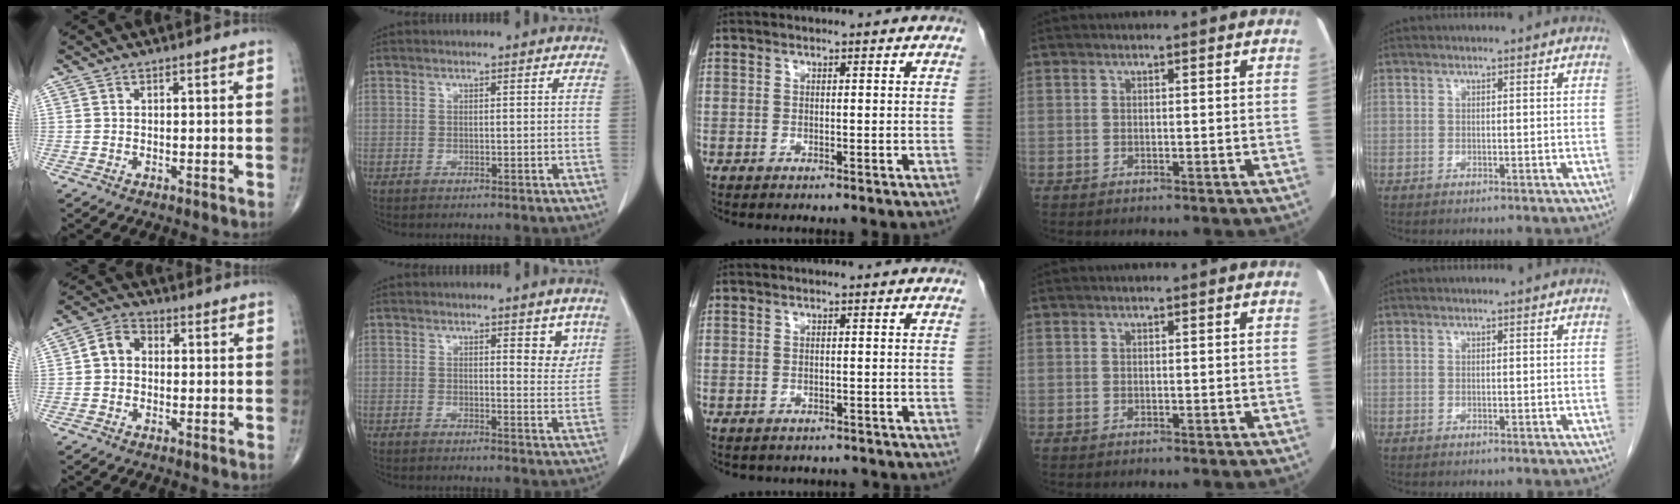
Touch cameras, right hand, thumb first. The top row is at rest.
{"thumb": {"total": 5.1, "force": [0.1, 4.1, 3.1], "torque": [-0.044, 0.019, -0.009]}, "index": {"total": 3.8, "force": [2.1, 1.4, 2.8], "torque": [-0.027, -0.013, 0.023]}, "middle": {"total": 4.1, "force": [-3.6, 1.8, 0.6], "torque": [-0.006, 0.005, -0.040]}}